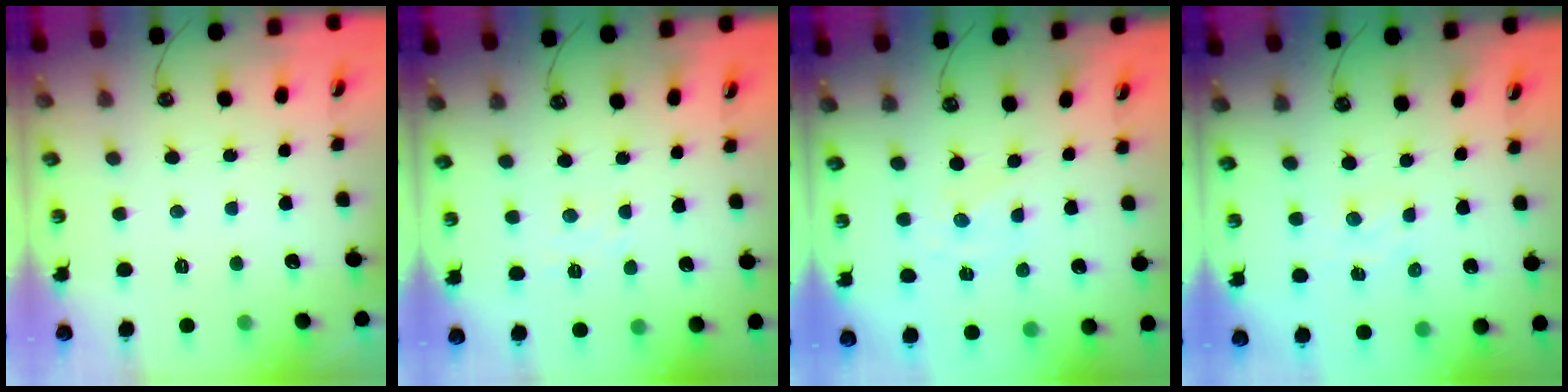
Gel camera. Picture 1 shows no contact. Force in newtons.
{"total": 3.6, "press": 3.5, "slide": 0.5}
{"total": 0.0}
{"total": 1.5, "press": 1.5, "slide": 0.2}